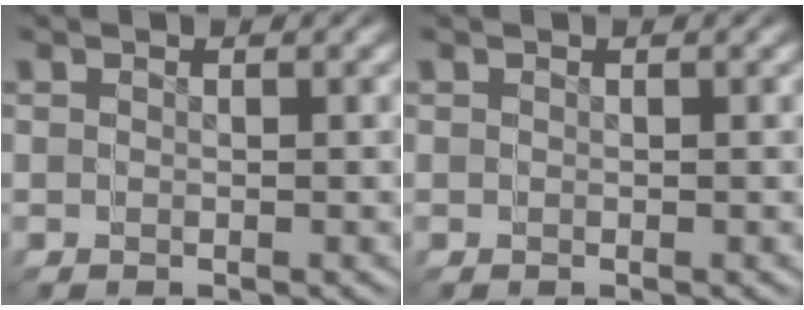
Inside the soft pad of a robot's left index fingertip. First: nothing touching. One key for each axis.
{"total": 0.0}